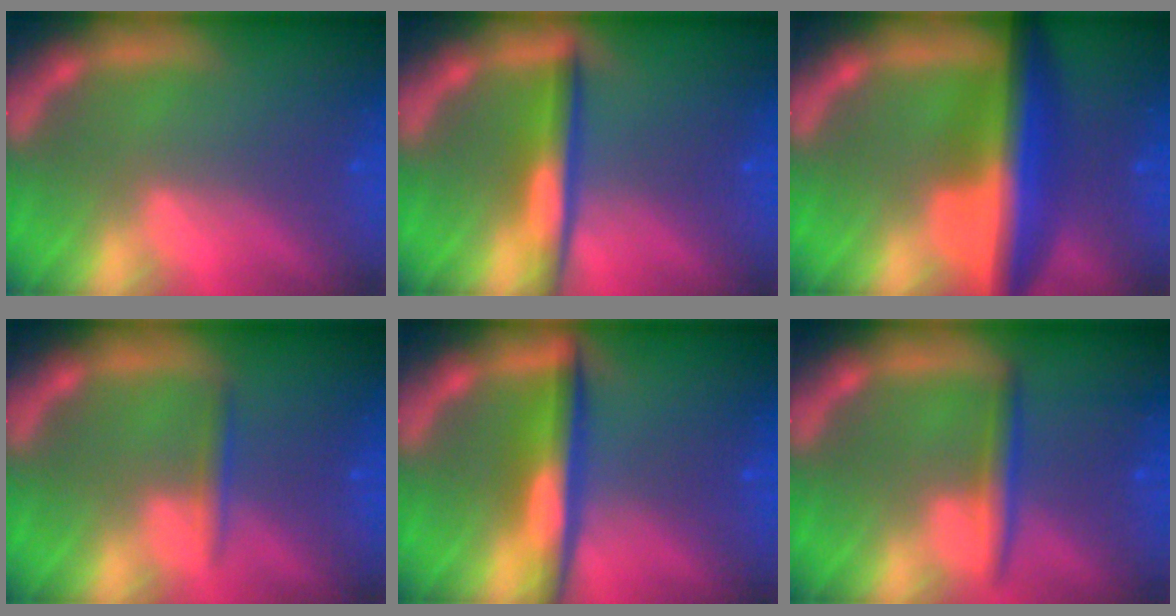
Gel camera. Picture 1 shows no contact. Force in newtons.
{"total": 4.0}
{"total": 9.0}
{"total": 1.4}
{"total": 5.0}
{"total": 2.4}